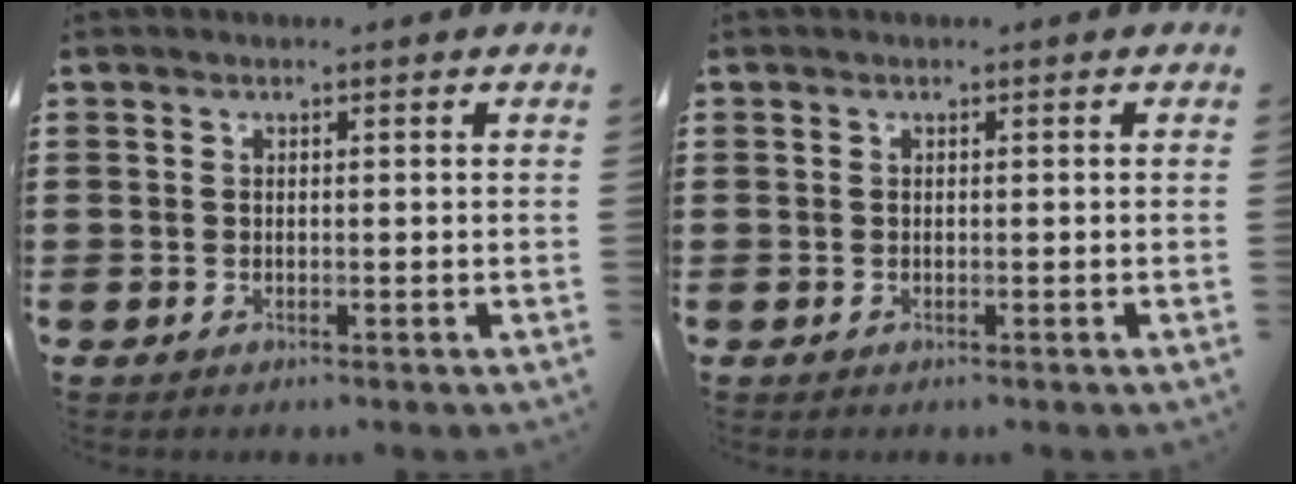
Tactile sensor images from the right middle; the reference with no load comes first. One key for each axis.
{"total": 0.0}